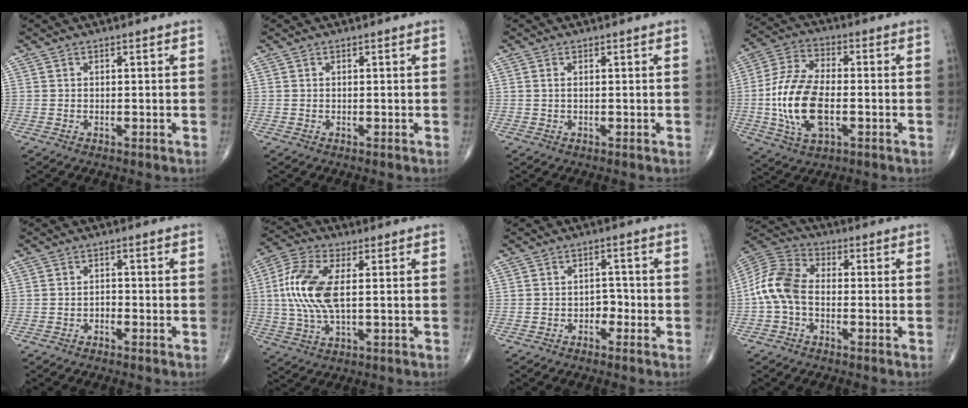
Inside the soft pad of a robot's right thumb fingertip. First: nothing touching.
{"total": 0.0}
{"total": 0.7, "force": [0.2, 0.3, 0.6], "torque": [-0.017, 0.004, 0.004]}
{"total": 15.5, "force": [-2.5, 8.0, 13.1], "torque": [-0.269, 0.014, -0.046]}
{"total": 1.3, "force": [-0.9, 0.8, 0.6], "torque": [-0.004, 0.007, -0.019]}
{"total": 12.1, "force": [1.3, 5.3, 10.9], "torque": [-0.250, 0.006, 0.024]}
{"total": 2.6, "force": [-1.3, 1.9, 1.4], "torque": [-0.004, 0.014, -0.024]}
{"total": 10.0, "force": [-1.5, 6.3, 7.6], "torque": [-0.155, 0.030, -0.044]}